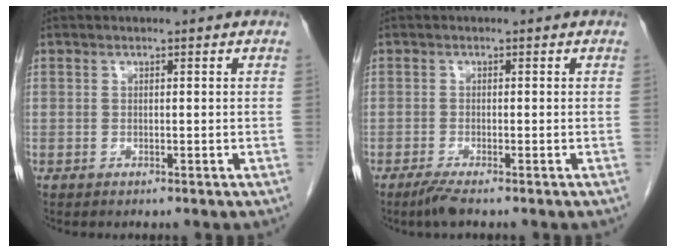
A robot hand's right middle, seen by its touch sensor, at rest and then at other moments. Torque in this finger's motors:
{"motor_torque": [0.69, -0.24, 0.01, 0.01]}